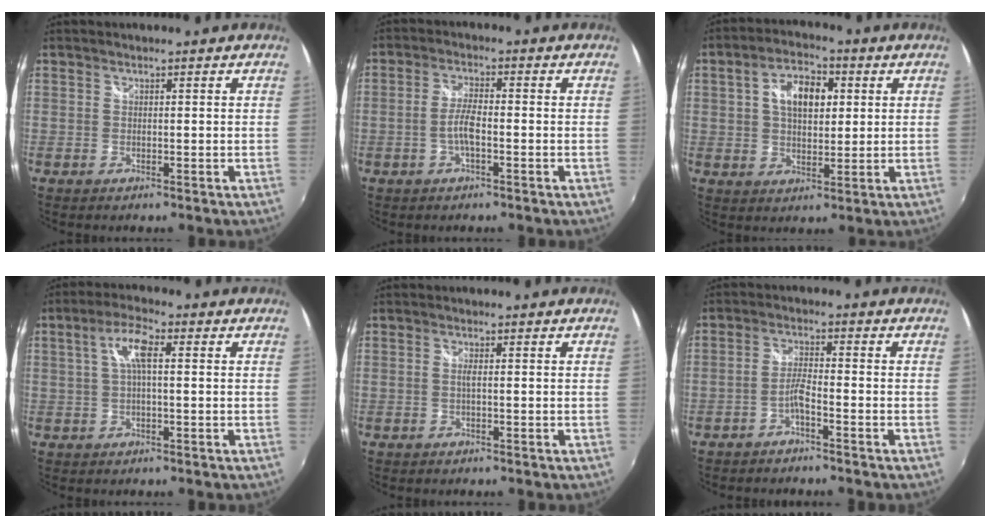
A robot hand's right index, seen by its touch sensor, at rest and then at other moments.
{"total": 4.2, "force": [-1.4, 0.9, 3.9], "torque": [-0.083, 0.004, -0.026]}
{"total": 9.0, "force": [2.2, 5.2, 7.0], "torque": [-0.120, 0.019, 0.034]}
{"total": 5.4, "force": [0.9, 1.4, 5.2], "torque": [-0.098, 0.013, 0.019]}
{"total": 1.0, "force": [-0.3, -0.3, 1.0], "torque": [-0.016, 0.003, -0.006]}
{"total": 2.8, "force": [-2.0, 0.0, 1.9], "torque": [-0.051, 0.009, -0.039]}